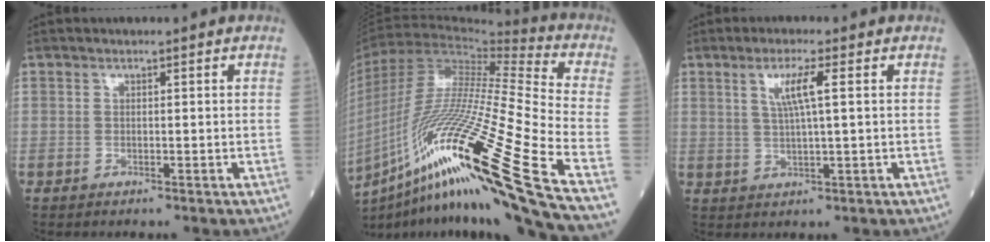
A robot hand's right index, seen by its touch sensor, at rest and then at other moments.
{"total": 30.9, "force": [-15.0, -0.2, 27.1], "torque": [-0.494, -0.058, -0.274]}
{"total": 4.6, "force": [1.6, -0.1, 4.3], "torque": [-0.083, 0.002, 0.030]}